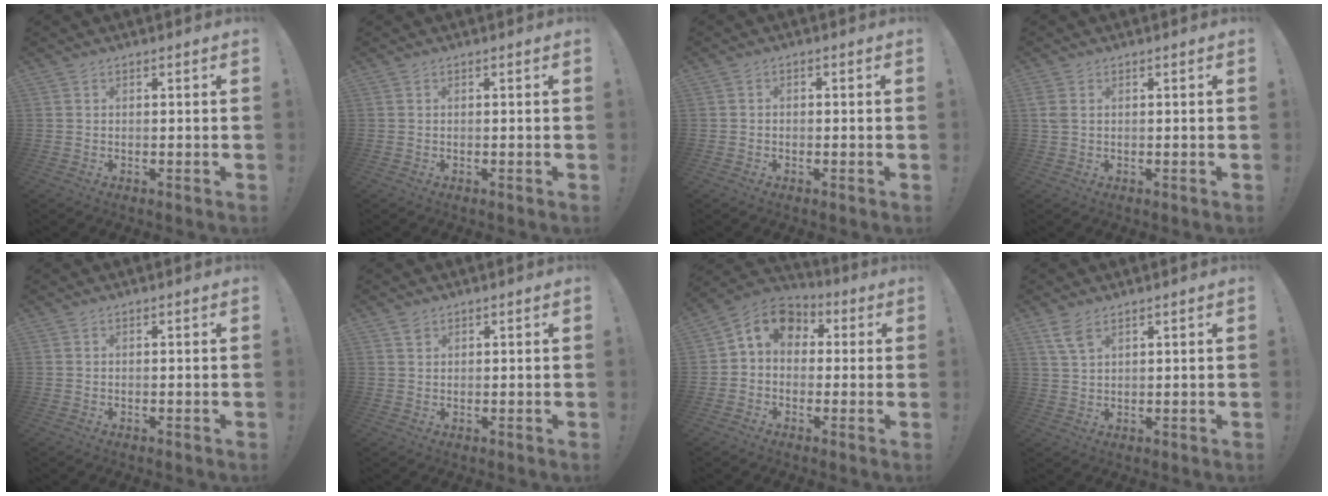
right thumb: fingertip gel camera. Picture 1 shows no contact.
{"total": 0.0}
{"total": 1.3, "force": [-0.9, 0.8, 0.5], "torque": [-0.015, 0.007, -0.016]}
{"total": 2.1, "force": [0.7, 1.2, 1.5], "torque": [-0.025, 0.002, 0.012]}
{"total": 0.0}
{"total": 1.4, "force": [1.1, 0.7, 0.5], "torque": [0.007, -0.008, 0.019]}
{"total": 9.3, "force": [1.6, 7.6, 5.1], "torque": [-0.080, 0.009, 0.037]}
{"total": 4.9, "force": [3.2, 1.6, 3.4], "torque": [-0.062, -0.014, 0.060]}